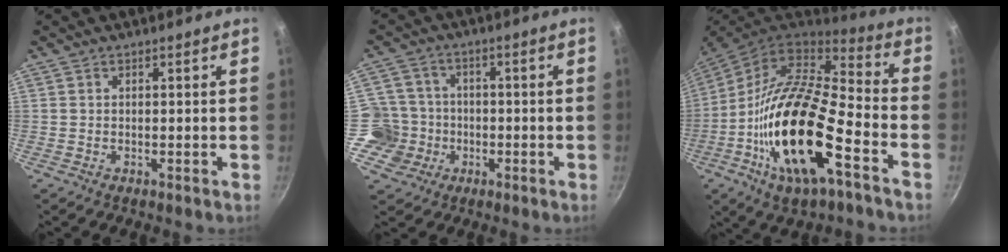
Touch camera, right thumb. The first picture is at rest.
{"total": 8.0, "force": [-2.1, 7.7, 1.0], "torque": [0.018, 0.029, -0.046]}
{"total": 25.0, "force": [-8.3, 9.5, 21.5], "torque": [-0.390, 0.028, -0.165]}